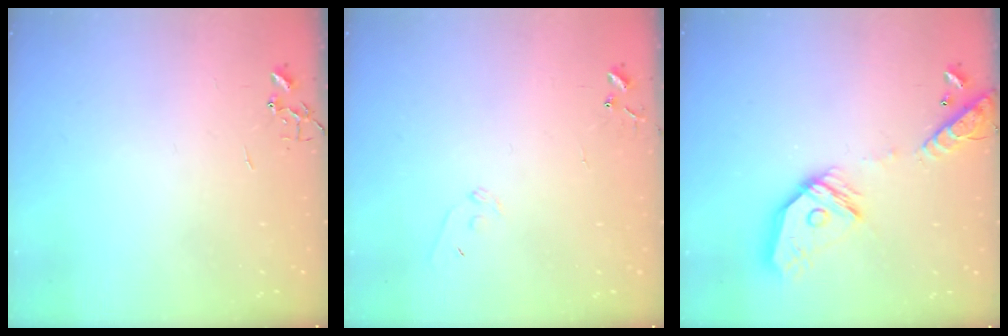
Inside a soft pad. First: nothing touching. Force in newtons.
{"total": 6.8, "press": 6.7, "slide": 0.5}
{"total": 17.2, "press": 17.0, "slide": 2.2}